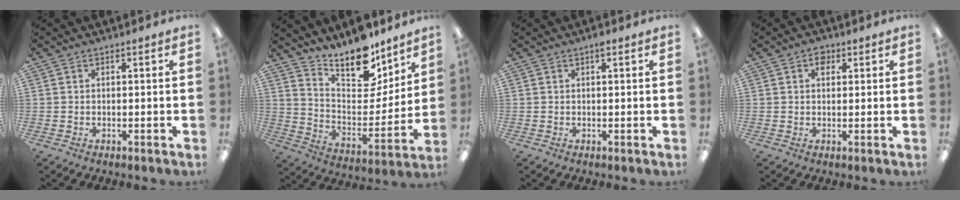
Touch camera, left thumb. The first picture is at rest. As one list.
[{"total": 15.4, "force": [13.5, 5.3, 5.4], "torque": [-0.096, -0.110, 0.240]}, {"total": 1.2, "force": [0.7, 0.3, 1.0], "torque": [-0.015, -0.001, 0.010]}, {"total": 2.8, "force": [1.4, 1.9, 1.5], "torque": [-0.008, -0.004, 0.018]}]